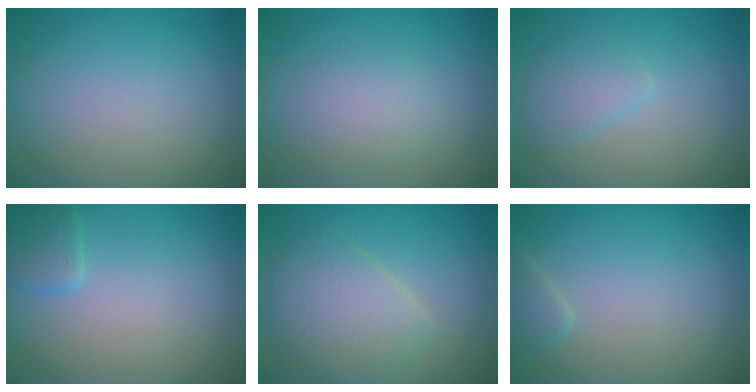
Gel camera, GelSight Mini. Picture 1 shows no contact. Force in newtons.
{"total": 2.4, "press": 2.4, "slide": 0.0}
{"total": 2.0, "press": 2.0, "slide": 0.1}
{"total": 1.8, "press": 1.8, "slide": 0.1}
{"total": 5.0, "press": 5.0, "slide": 0.2}
{"total": 1.4, "press": 1.4, "slide": 0.1}